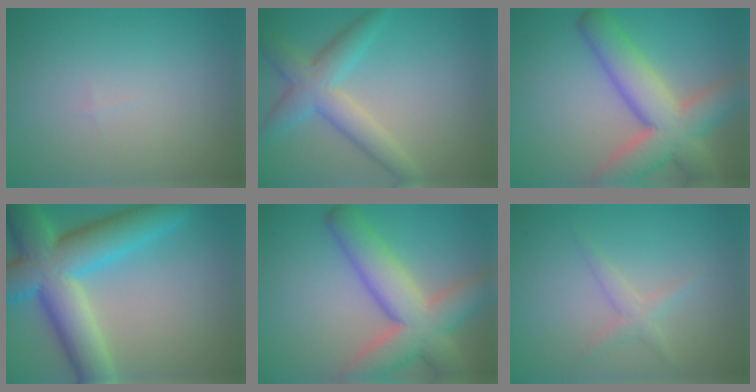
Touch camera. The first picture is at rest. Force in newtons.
{"total": 4.5, "press": 4.5, "slide": 0.2}
{"total": 8.5, "press": 8.5, "slide": 0.5}
{"total": 11.2, "press": 11.2, "slide": 0.4}
{"total": 8.5, "press": 8.5, "slide": 0.5}
{"total": 1.5, "press": 1.5, "slide": 0.1}